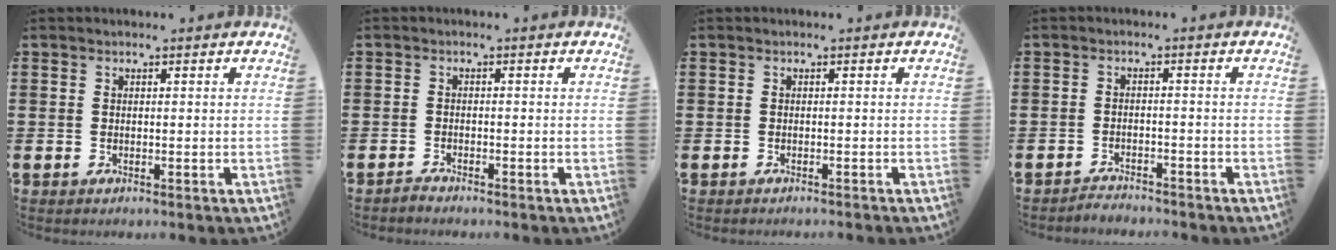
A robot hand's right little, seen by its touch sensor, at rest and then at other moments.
{"total": 1.0, "force": [-1.0, 0.0, 0.0], "torque": [-0.004, -0.001, -0.019]}
{"total": 0.0}
{"total": 1.9, "force": [-1.9, 0.0, -0.2], "torque": [-0.002, 0.004, -0.042]}